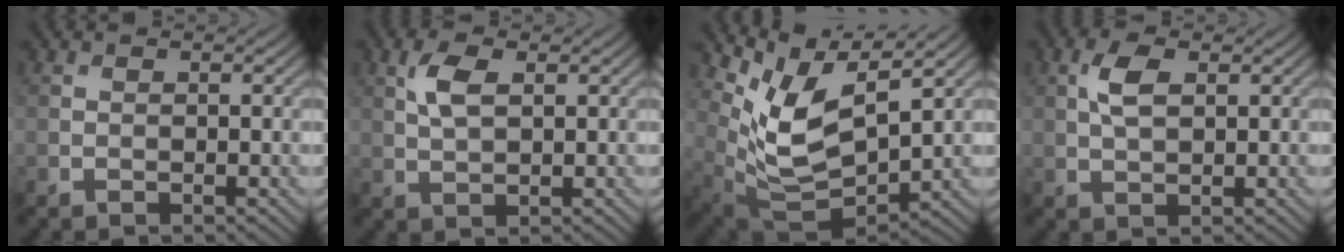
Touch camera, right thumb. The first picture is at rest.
{"total": 3.7, "force": [1.3, 1.7, 2.9], "torque": [-0.071, 0.006, 0.027]}
{"total": 9.6, "force": [4.8, 4.0, 7.3], "torque": [-0.167, -0.004, 0.101]}
{"total": 3.7, "force": [1.1, 1.8, 3.0], "torque": [-0.073, 0.006, 0.021]}